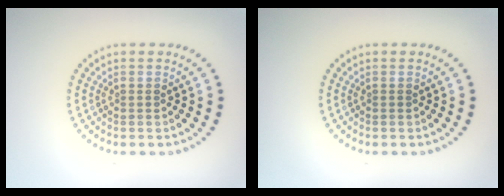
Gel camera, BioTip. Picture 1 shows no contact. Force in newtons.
{"total": 0.0}